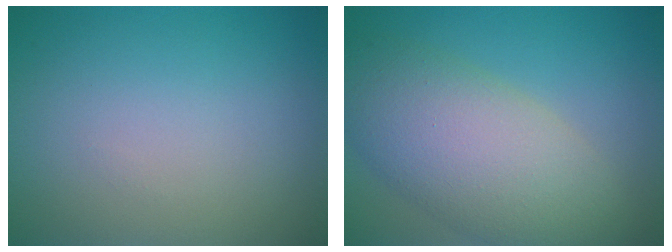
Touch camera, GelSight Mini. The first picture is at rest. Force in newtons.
{"total": 8.6, "press": 8.6, "slide": 0.5}